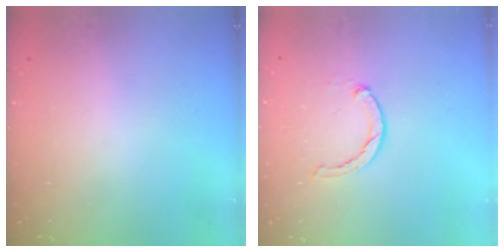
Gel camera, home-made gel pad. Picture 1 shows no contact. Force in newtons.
{"total": 1.7, "press": 1.6, "slide": 0.3}